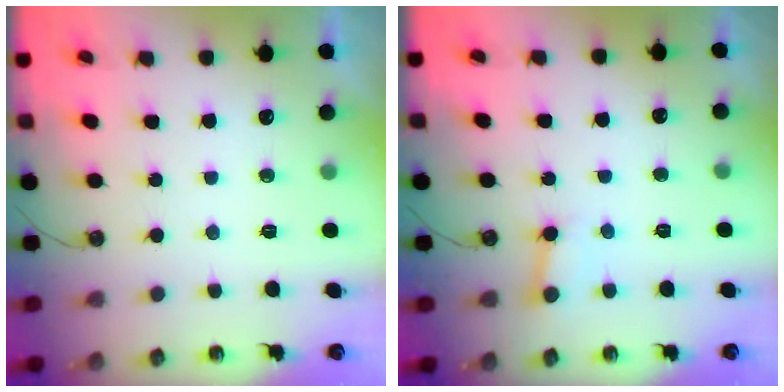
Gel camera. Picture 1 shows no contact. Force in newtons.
{"total": 4.4, "press": 4.4, "slide": 0.4}